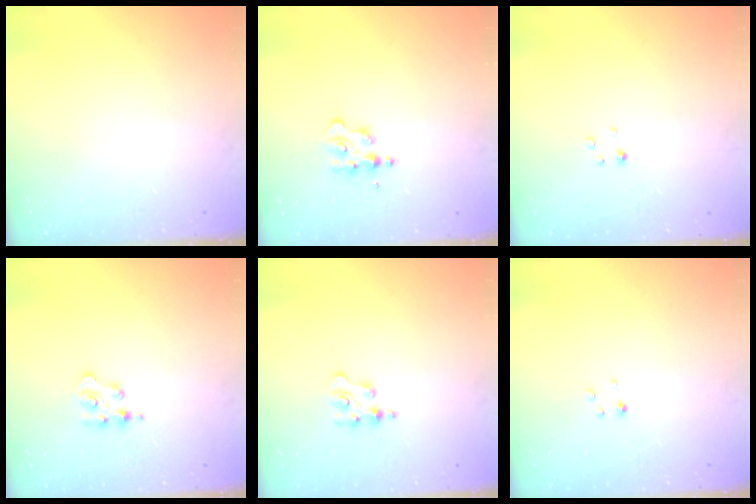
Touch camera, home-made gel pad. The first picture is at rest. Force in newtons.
{"total": 2.4, "press": 2.4, "slide": 0.3}
{"total": 1.5, "press": 1.4, "slide": 0.2}
{"total": 2.1, "press": 2.1, "slide": 0.3}
{"total": 2.2, "press": 2.2, "slide": 0.4}
{"total": 1.5, "press": 1.4, "slide": 0.2}